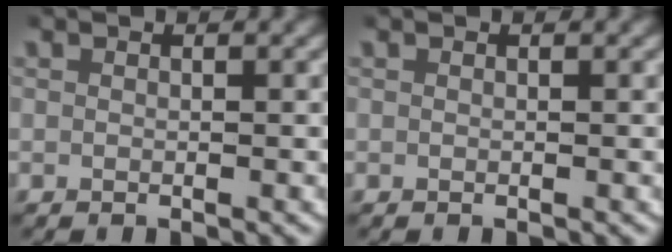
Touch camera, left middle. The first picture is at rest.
{"total": 0.0}